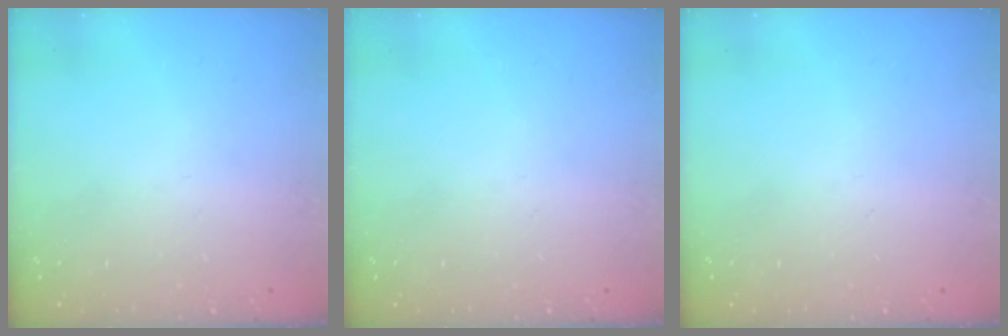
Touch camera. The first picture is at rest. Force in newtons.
{"total": 0.0}
{"total": 0.0}